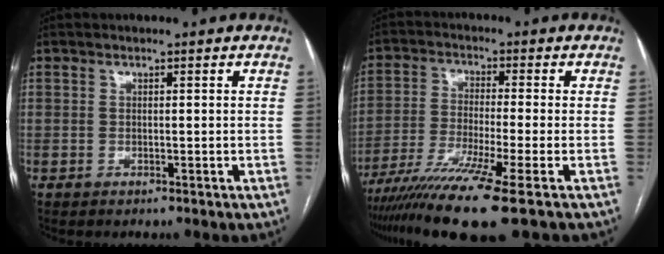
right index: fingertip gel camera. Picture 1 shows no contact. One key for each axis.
{"total": 12.0, "fx": -8.1, "fy": -1.5, "fz": 8.7, "tx": -0.159, "ty": -0.032, "tz": -0.138}